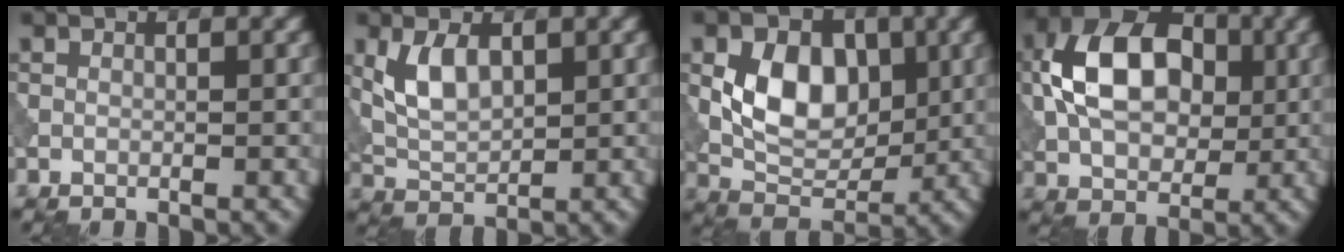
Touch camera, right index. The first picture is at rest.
{"total": 4.1, "force": [1.3, 2.3, 3.2], "torque": [-0.067, 0.001, 0.027]}
{"total": 7.0, "force": [1.1, 4.8, 5.0], "torque": [-0.085, -0.005, 0.019]}
{"total": 10.4, "force": [1.2, 6.9, 7.7], "torque": [-0.146, 0.017, 0.008]}